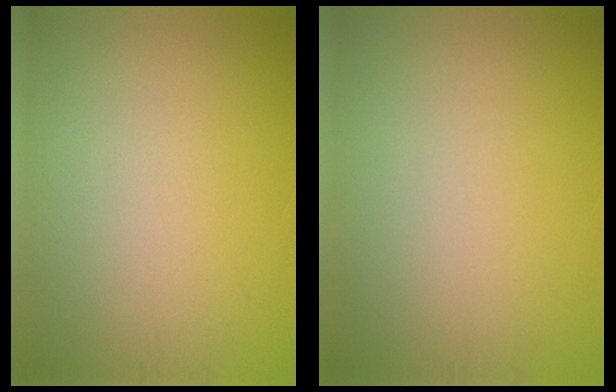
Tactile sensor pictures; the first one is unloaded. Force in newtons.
{"total": 0.0}